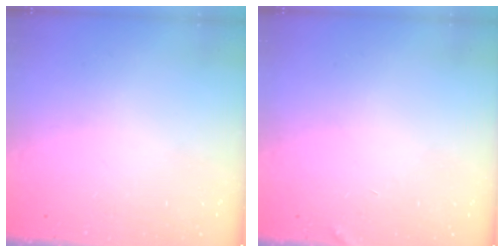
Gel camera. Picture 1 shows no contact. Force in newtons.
{"total": 2.0, "press": 2.0, "slide": 0.2}